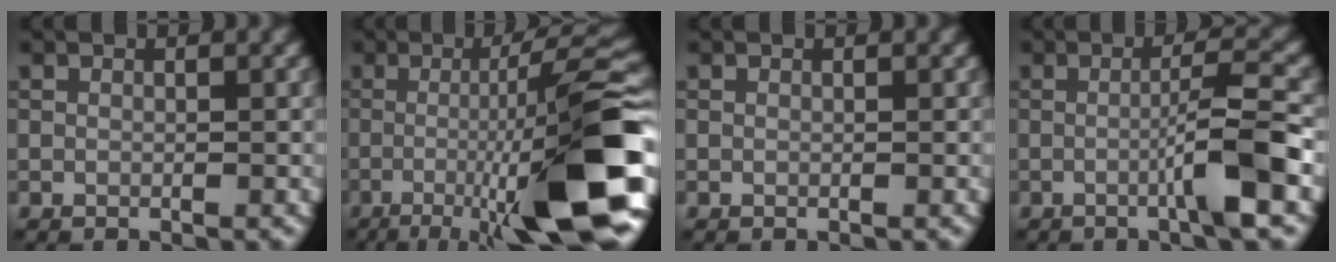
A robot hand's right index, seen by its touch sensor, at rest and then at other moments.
{"total": 14.6, "force": [-4.2, 2.3, 13.8], "torque": [-0.187, 0.016, -0.067]}
{"total": 0.0}
{"total": 4.9, "force": [-1.2, 0.3, 4.7], "torque": [-0.069, 0.013, -0.035]}